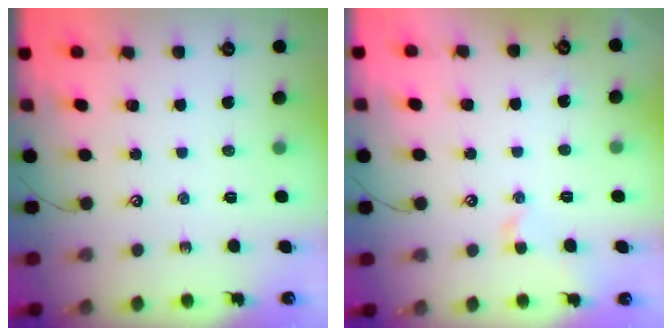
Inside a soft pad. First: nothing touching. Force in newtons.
{"total": 0.7, "press": 0.7, "slide": 0.1}